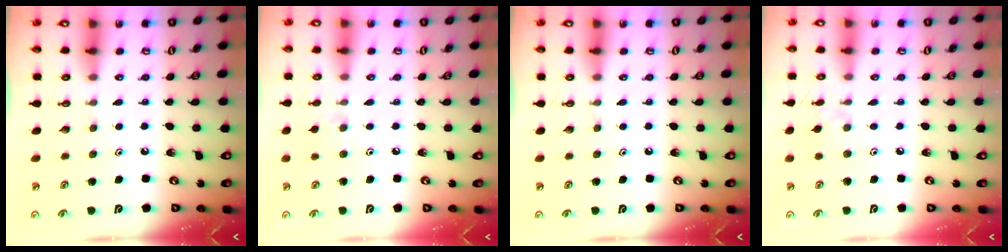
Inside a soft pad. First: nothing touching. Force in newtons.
{"total": 4.2, "press": 4.2, "slide": 0.6}
{"total": 0.0}
{"total": 1.9, "press": 1.8, "slide": 0.4}